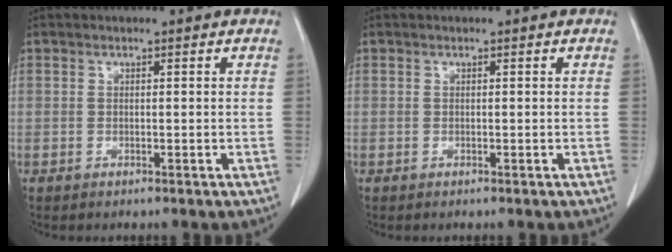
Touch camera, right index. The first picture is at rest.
{"total": 0.0}